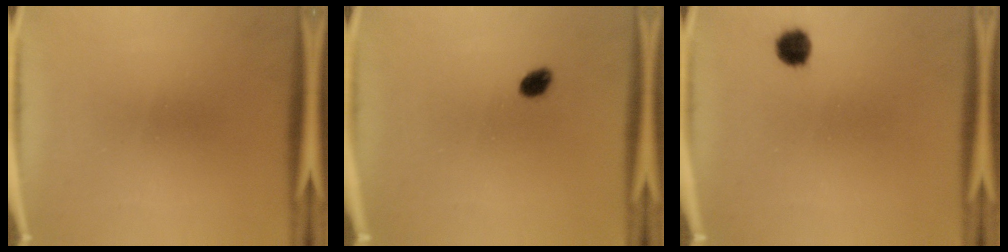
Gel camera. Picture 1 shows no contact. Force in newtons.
{"total": 2.4}
{"total": 3.3}